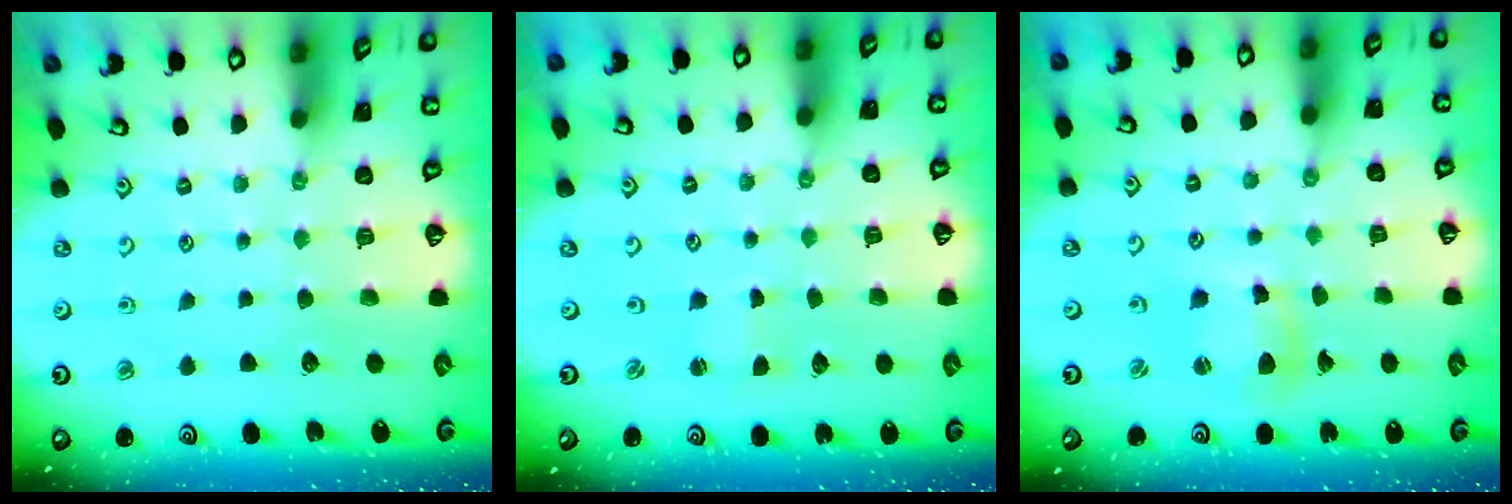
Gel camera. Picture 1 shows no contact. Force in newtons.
{"total": 0.0}
{"total": 8.6, "press": 8.5, "slide": 1.3}